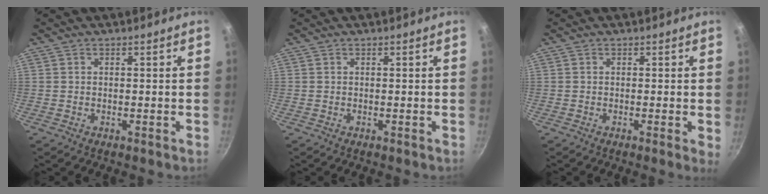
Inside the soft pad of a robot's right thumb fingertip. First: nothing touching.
{"total": 0.0}
{"total": 1.3, "force": [-0.1, 0.0, 1.3], "torque": [-0.018, -0.006, -0.005]}